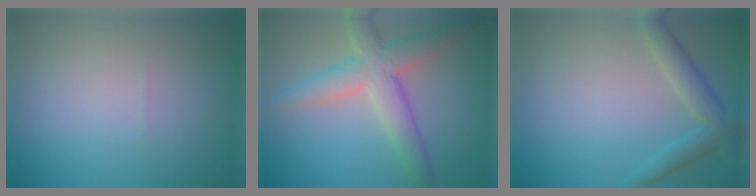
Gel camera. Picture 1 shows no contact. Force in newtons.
{"total": 5.7, "press": 5.7, "slide": 0.2}
{"total": 3.0, "press": 3.0, "slide": 0.1}